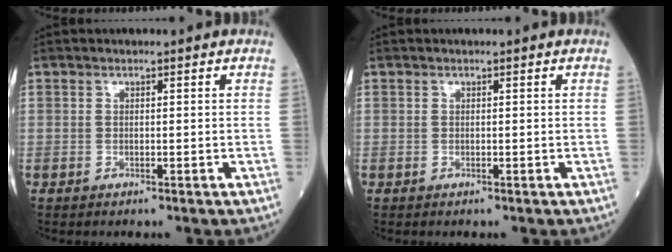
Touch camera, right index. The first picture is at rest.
{"total": 0.0}